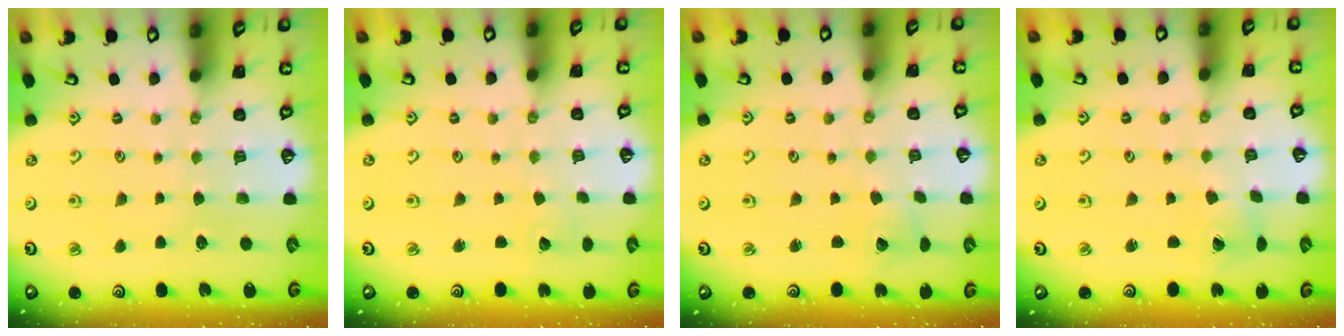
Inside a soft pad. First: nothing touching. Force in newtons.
{"total": 1.4, "press": 1.4, "slide": 0.1}
{"total": 2.0, "press": 2.0, "slide": 0.3}
{"total": 1.2, "press": 1.1, "slide": 0.3}